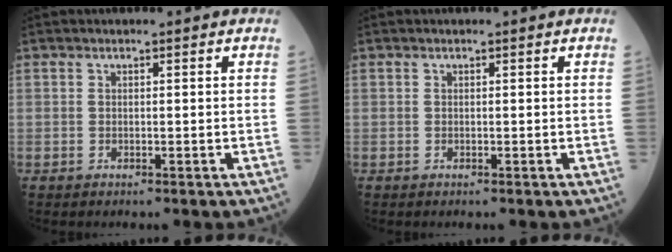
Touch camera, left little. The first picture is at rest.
{"total": 0.0}